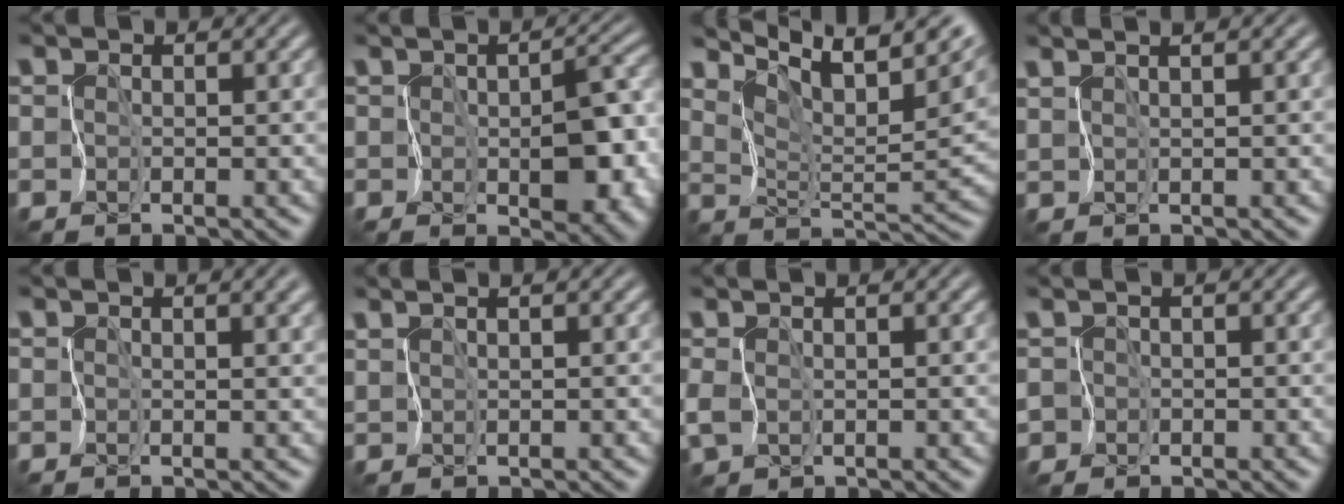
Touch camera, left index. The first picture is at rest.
{"total": 7.4, "force": [-1.3, 4.1, 6.0], "torque": [-0.063, 0.006, -0.016]}
{"total": 9.8, "force": [7.3, 2.9, 5.8], "torque": [-0.107, 0.004, 0.126]}
{"total": 3.0, "force": [2.4, 0.3, 1.8], "torque": [-0.035, 0.014, 0.033]}
{"total": 4.7, "force": [2.2, 2.1, 3.5], "torque": [-0.036, 0.011, 0.027]}
{"total": 2.3, "force": [1.9, 0.0, 1.2], "torque": [-0.030, 0.009, 0.031]}
{"total": 1.7, "force": [0.6, 0.6, 1.5], "torque": [-0.042, 0.001, 0.011]}
{"total": 1.1, "force": [-0.5, 1.0, 0.2], "torque": [0.002, -0.007, -0.013]}